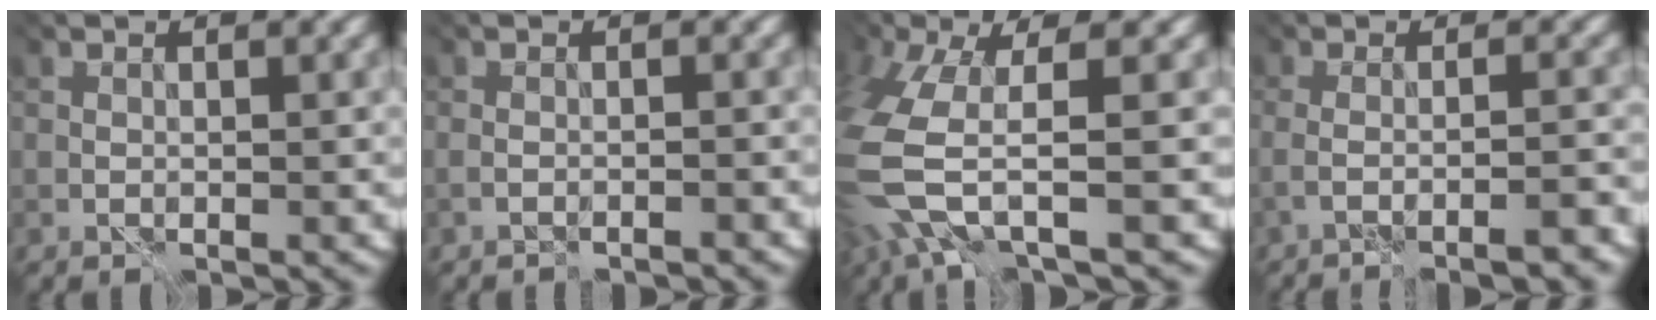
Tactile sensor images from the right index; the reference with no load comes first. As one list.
[{"total": 1.6, "force": [-1.5, -0.1, 0.5], "torque": [-0.011, 0.003, -0.026]}, {"total": 7.3, "force": [-2.7, 2.6, 6.2], "torque": [-0.176, -0.014, -0.056]}, {"total": 3.4, "force": [-2.1, 0.1, 2.6], "torque": [-0.035, -0.006, -0.038]}]